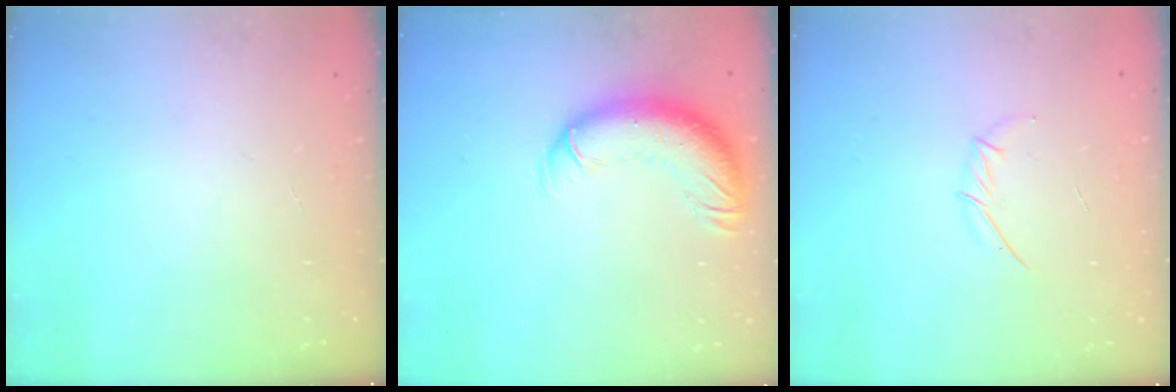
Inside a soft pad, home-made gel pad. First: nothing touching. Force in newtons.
{"total": 13.0, "press": 12.6, "slide": 3.4}
{"total": 3.9, "press": 3.8, "slide": 0.8}